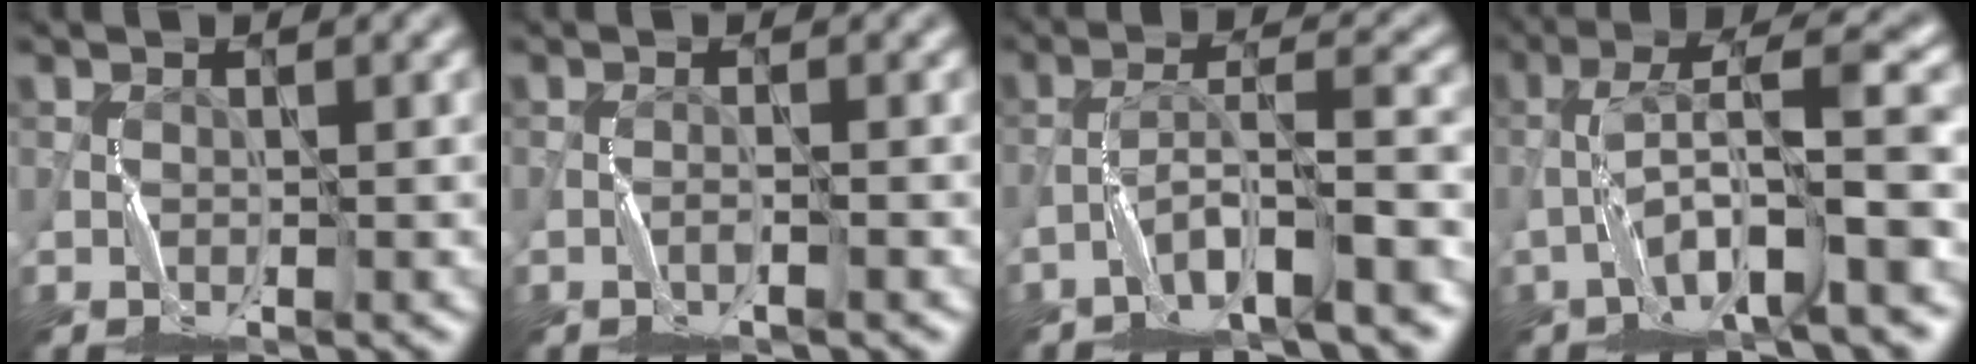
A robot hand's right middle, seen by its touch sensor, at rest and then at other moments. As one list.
[{"total": 1.0, "force": [-0.5, 0.1, 0.9], "torque": [-0.014, 0.007, -0.013]}, {"total": 6.0, "force": [-3.7, 0.8, 4.6], "torque": [-0.081, 0.015, -0.068]}, {"total": 7.8, "force": [-2.9, 1.3, 7.1], "torque": [-0.131, 0.025, -0.057]}]